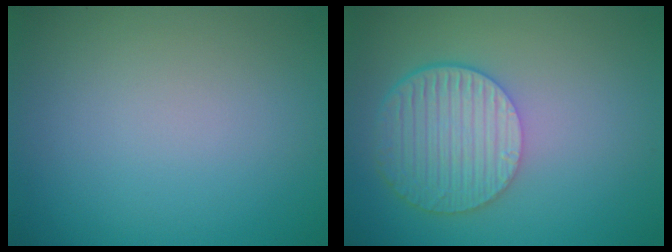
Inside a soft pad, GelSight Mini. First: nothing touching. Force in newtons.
{"total": 6.1, "press": 4.5, "slide": 4.1}